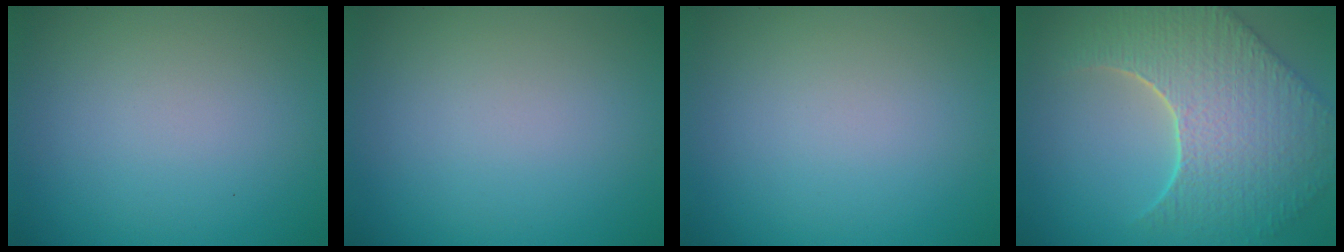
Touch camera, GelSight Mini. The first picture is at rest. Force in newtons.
{"total": 0.0}
{"total": 0.0}
{"total": 9.4, "press": 6.6, "slide": 6.6}